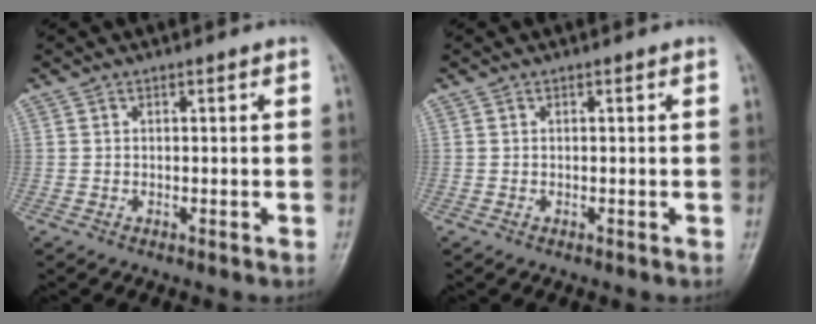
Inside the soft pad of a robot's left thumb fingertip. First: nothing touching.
{"total": 0.0}